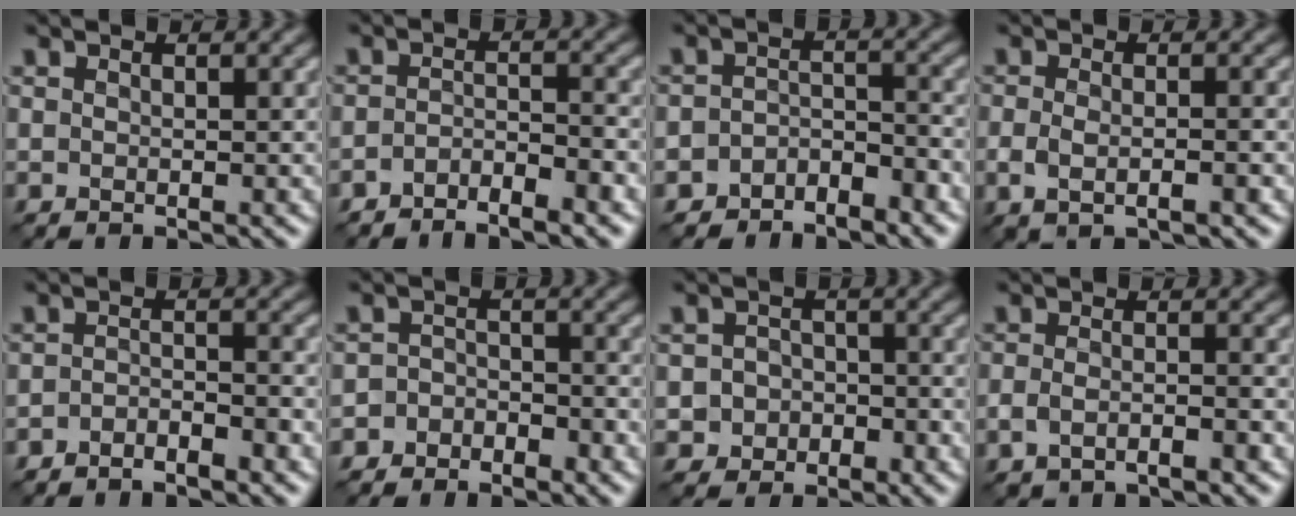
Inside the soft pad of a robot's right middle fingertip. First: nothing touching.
{"total": 2.8, "force": [-2.3, 0.3, 1.7], "torque": [-0.029, 0.002, -0.045]}
{"total": 2.7, "force": [-2.5, 0.9, 0.5], "torque": [-0.008, 0.010, -0.049]}
{"total": 3.1, "force": [-0.9, 1.4, 2.6], "torque": [-0.045, -0.003, -0.008]}
{"total": 2.0, "force": [-1.7, 0.3, 1.1], "torque": [-0.020, 0.004, -0.034]}
{"total": 2.3, "force": [-2.0, 1.2, 0.2], "torque": [0.016, 0.012, -0.046]}
{"total": 2.7, "force": [-1.2, 2.4, 0.4], "torque": [0.025, 0.009, -0.031]}
{"total": 2.5, "force": [-1.5, 1.0, 1.7], "torque": [-0.037, -0.002, -0.029]}